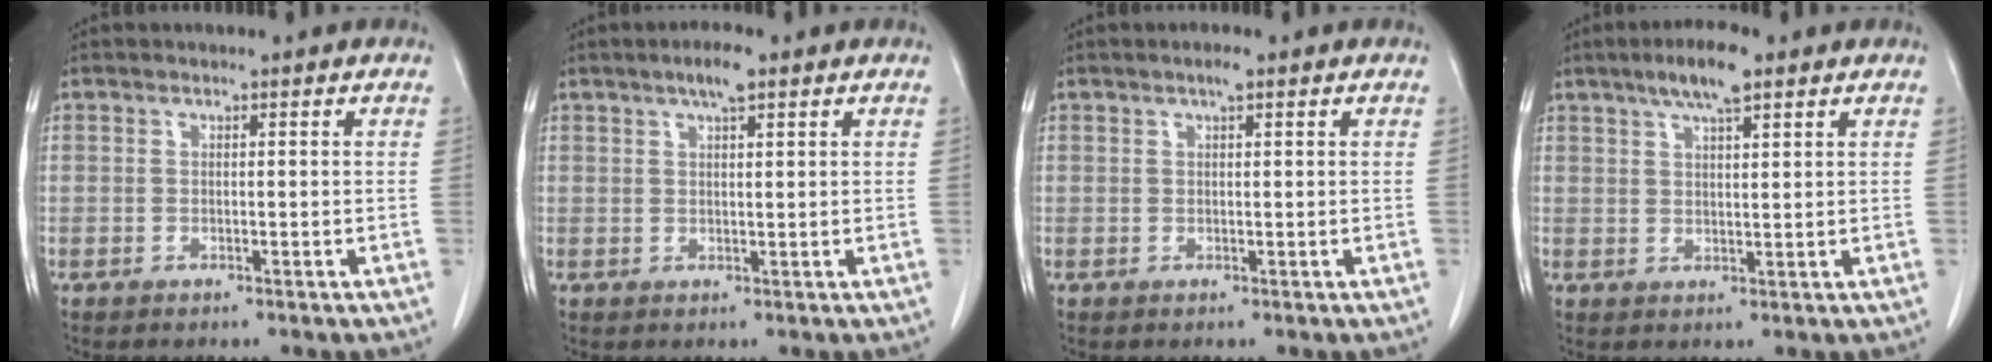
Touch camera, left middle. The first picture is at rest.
{"total": 3.2, "force": [2.1, 0.6, 2.4], "torque": [-0.045, 0.006, 0.034]}
{"total": 1.2, "force": [0.7, 0.2, 0.9], "torque": [-0.017, 0.002, 0.012]}
{"total": 6.0, "force": [3.9, 1.0, 4.4], "torque": [-0.081, 0.009, 0.066]}